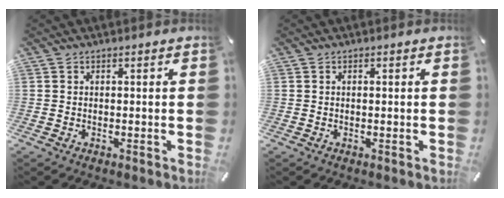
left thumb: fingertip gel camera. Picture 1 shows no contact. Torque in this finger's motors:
{"motor_torque": [-0.15, -0.28, -0.19, 0.10, -0.10]}